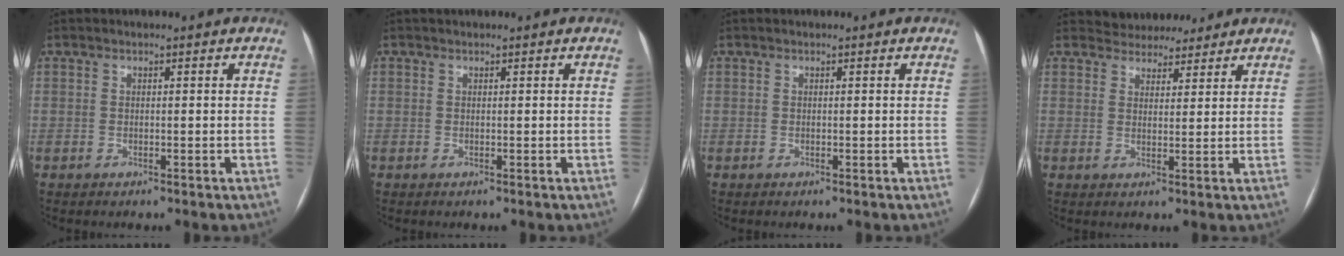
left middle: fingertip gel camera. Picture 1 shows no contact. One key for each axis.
{"total": 0.6, "fx": 0.5, "fy": 0.2, "fz": 0.1, "tx": -0.007, "ty": 0.019, "tz": 0.014}
{"total": 0.0}
{"total": 6.8, "fx": 6.2, "fy": 2.6, "fz": 0.8, "tx": -0.004, "ty": 0.014, "tz": 0.085}